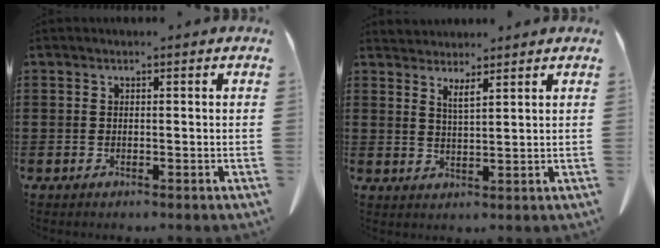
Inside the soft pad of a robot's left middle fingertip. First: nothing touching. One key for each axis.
{"total": 2.5, "fx": 2.3, "fy": 0.1, "fz": 1.1, "tx": -0.026, "ty": -0.002, "tz": 0.040}